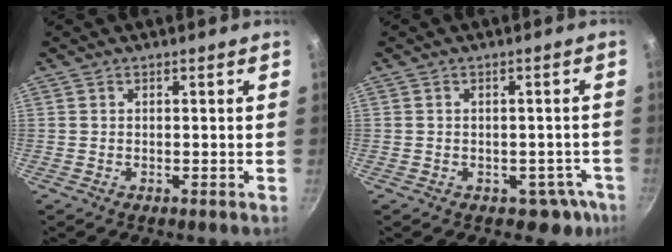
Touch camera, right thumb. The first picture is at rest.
{"total": 5.5, "force": [-2.6, 4.4, 2.2], "torque": [0.020, 0.042, -0.009]}